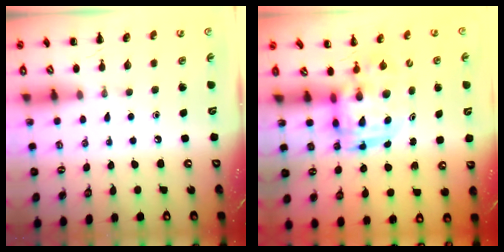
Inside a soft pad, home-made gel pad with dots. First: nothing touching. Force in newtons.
{"total": 3.5, "press": 3.4, "slide": 0.7}